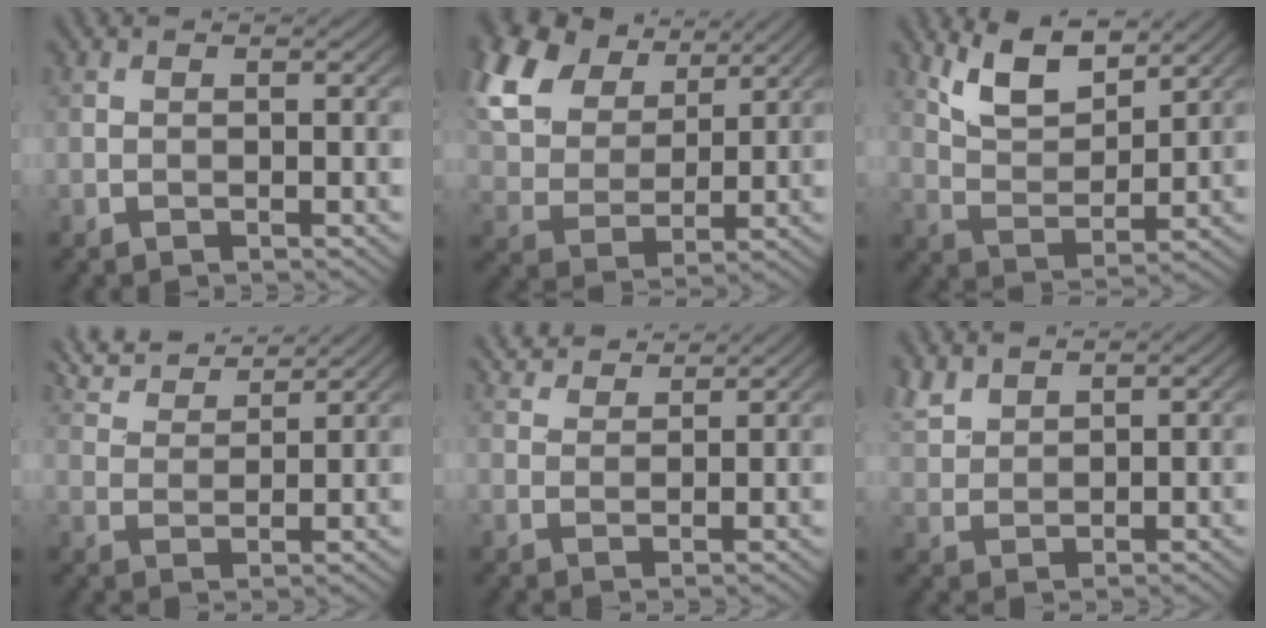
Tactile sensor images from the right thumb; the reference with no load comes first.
{"total": 14.8, "force": [8.1, 9.1, 8.5], "torque": [-0.243, 0.035, 0.152]}
{"total": 7.3, "force": [5.1, 2.7, 4.5], "torque": [-0.100, -0.001, 0.105]}
{"total": 7.2, "force": [6.3, 1.4, 3.1], "torque": [-0.086, 0.017, 0.119]}
{"total": 4.4, "force": [4.0, 0.9, 1.6], "torque": [-0.048, 0.012, 0.077]}
{"total": 4.3, "force": [3.4, 1.8, 1.9], "torque": [-0.054, 0.008, 0.077]}